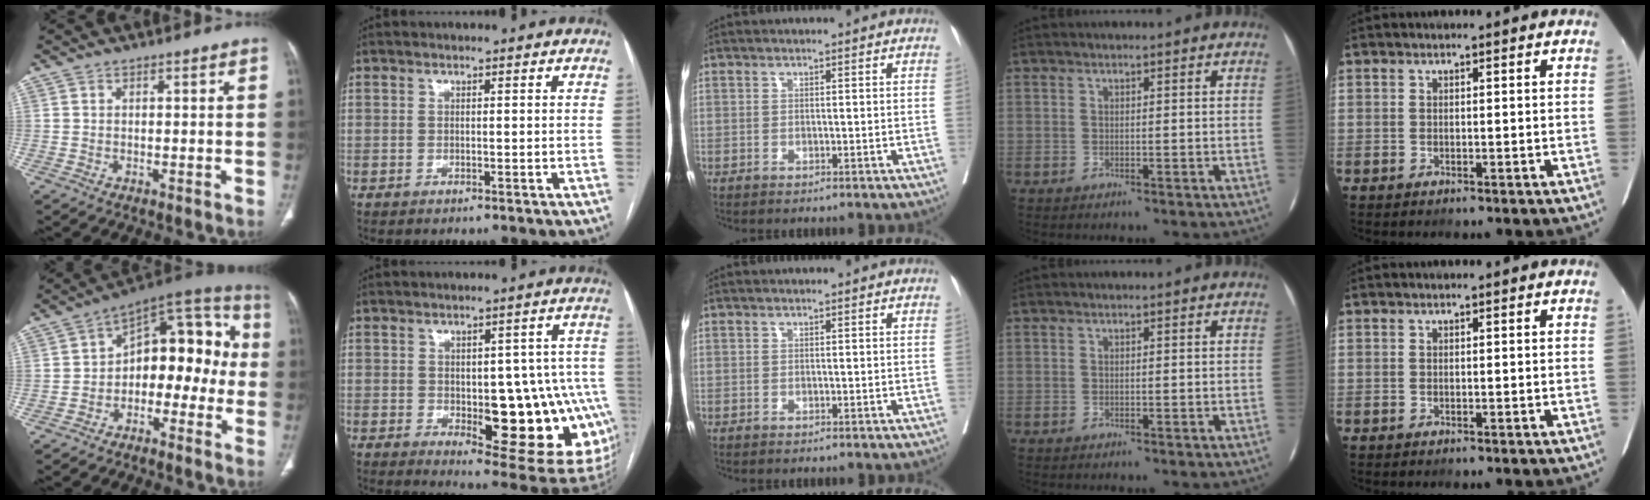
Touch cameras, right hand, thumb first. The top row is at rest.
{"thumb": {"total": 15.5, "force": [-1.9, 9.7, 12.0], "torque": [-0.106, 0.055, -0.045]}, "index": {"total": 19.2, "force": [-3.5, 6.9, 17.5], "torque": [-0.135, 0.019, -0.017]}}